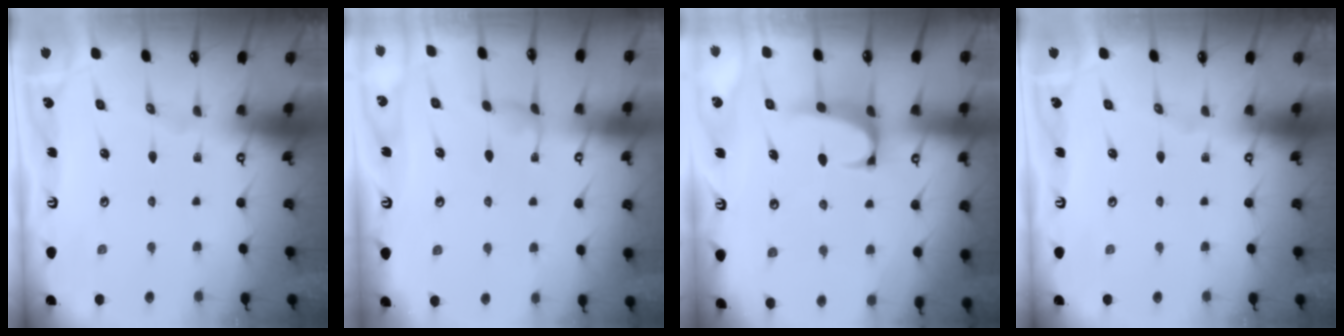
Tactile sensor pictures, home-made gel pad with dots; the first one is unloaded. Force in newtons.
{"total": 2.1, "press": 2.1, "slide": 0.3}
{"total": 1.3, "press": 1.0, "slide": 0.7}
{"total": 0.0}